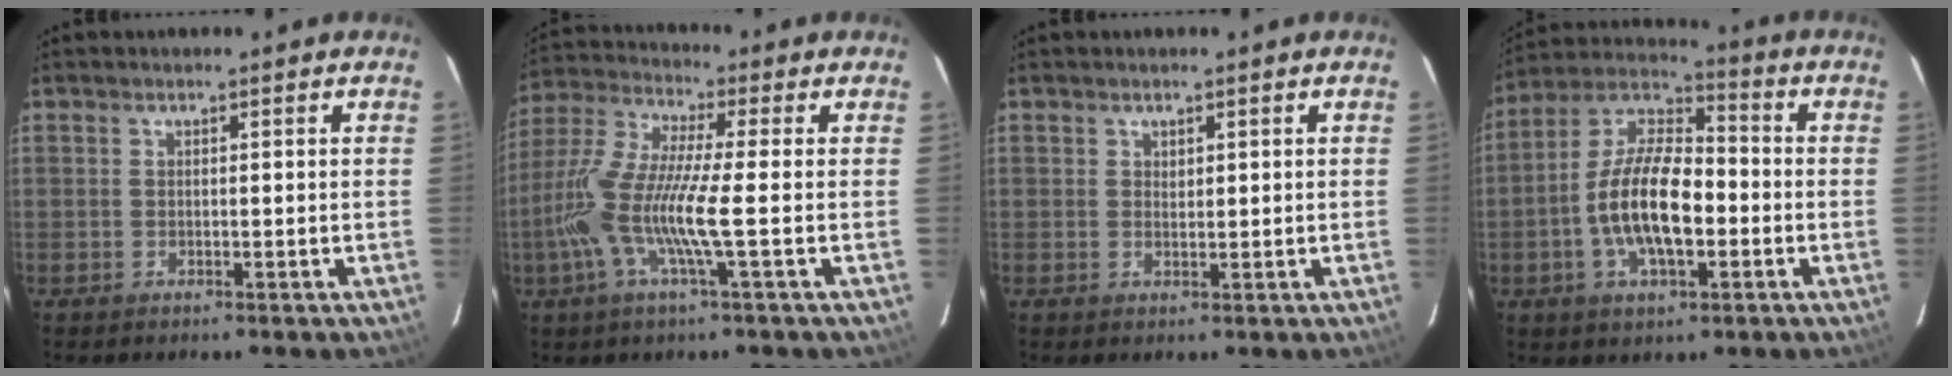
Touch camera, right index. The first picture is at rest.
{"total": 12.6, "force": [-3.1, 0.3, 12.3], "torque": [-0.250, -0.004, -0.063]}
{"total": 1.0, "force": [0.6, 0.7, 0.3], "torque": [-0.002, 0.003, 0.012]}
{"total": 14.9, "force": [-3.2, 6.6, 13.0], "torque": [-0.253, 0.009, -0.062]}